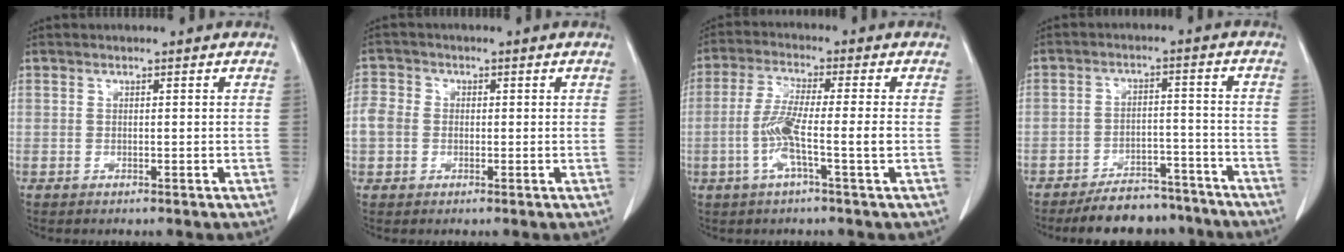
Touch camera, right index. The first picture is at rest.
{"total": 3.8, "force": [-0.3, 3.3, 1.8], "torque": [-0.046, 0.014, -0.011]}
{"total": 7.4, "force": [-1.8, -0.3, 7.1], "torque": [-0.142, 0.000, -0.040]}
{"total": 10.2, "force": [-9.0, 4.0, 2.6], "torque": [-0.018, 0.020, -0.133]}